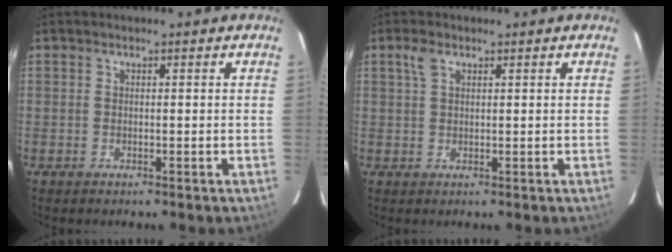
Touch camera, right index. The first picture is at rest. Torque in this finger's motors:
{"motor_torque": [0.08, 0.03, 0.06, 0.03]}